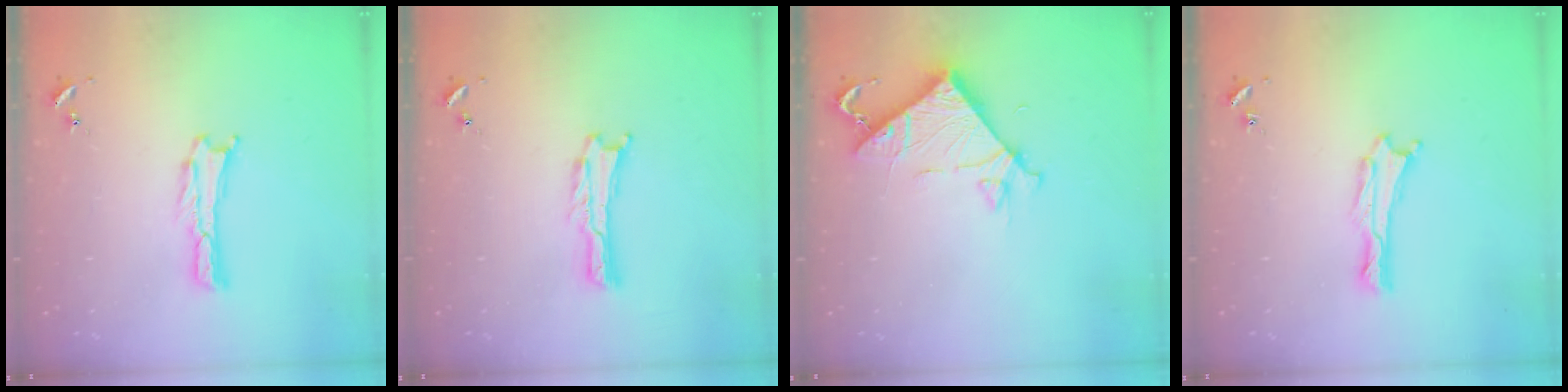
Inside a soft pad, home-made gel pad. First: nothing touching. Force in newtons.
{"total": 0.0}
{"total": 7.5, "press": 7.5, "slide": 0.5}
{"total": 0.6, "press": 0.6, "slide": 0.1}